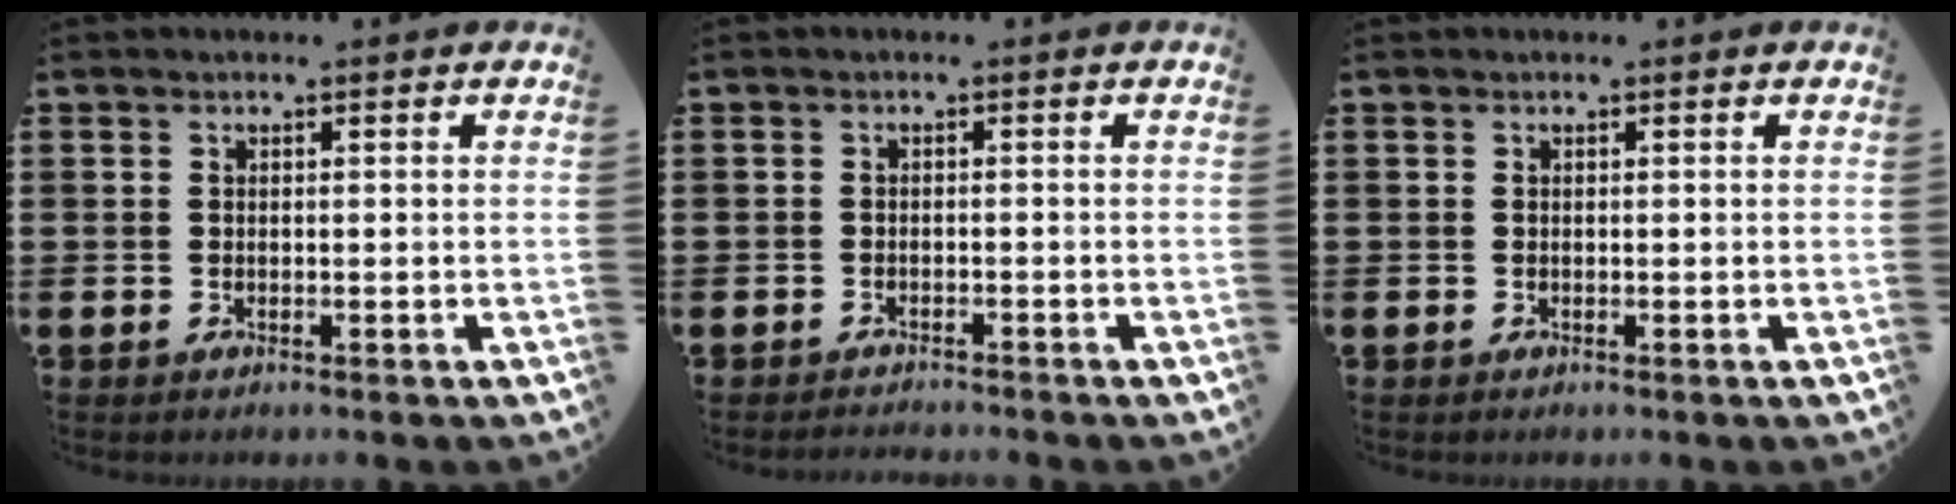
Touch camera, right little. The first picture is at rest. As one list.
[{"total": 1.0, "force": [-1.0, -0.1, 0.0], "torque": [-0.001, 0.001, -0.020]}, {"total": 0.0}]